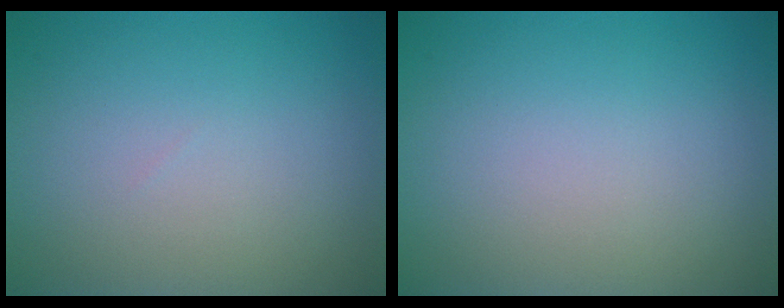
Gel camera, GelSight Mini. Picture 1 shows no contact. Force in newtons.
{"total": 0.0}